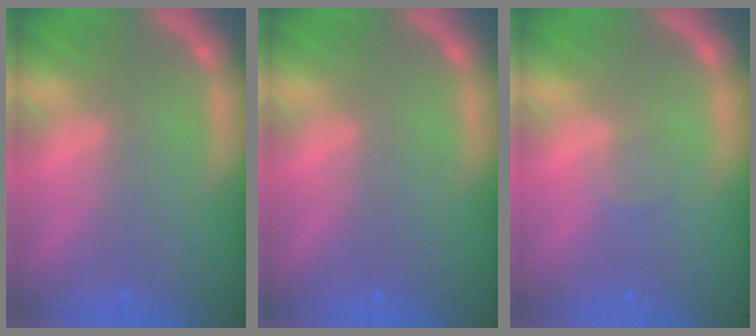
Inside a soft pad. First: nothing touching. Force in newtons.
{"total": 0.0}
{"total": 1.0}